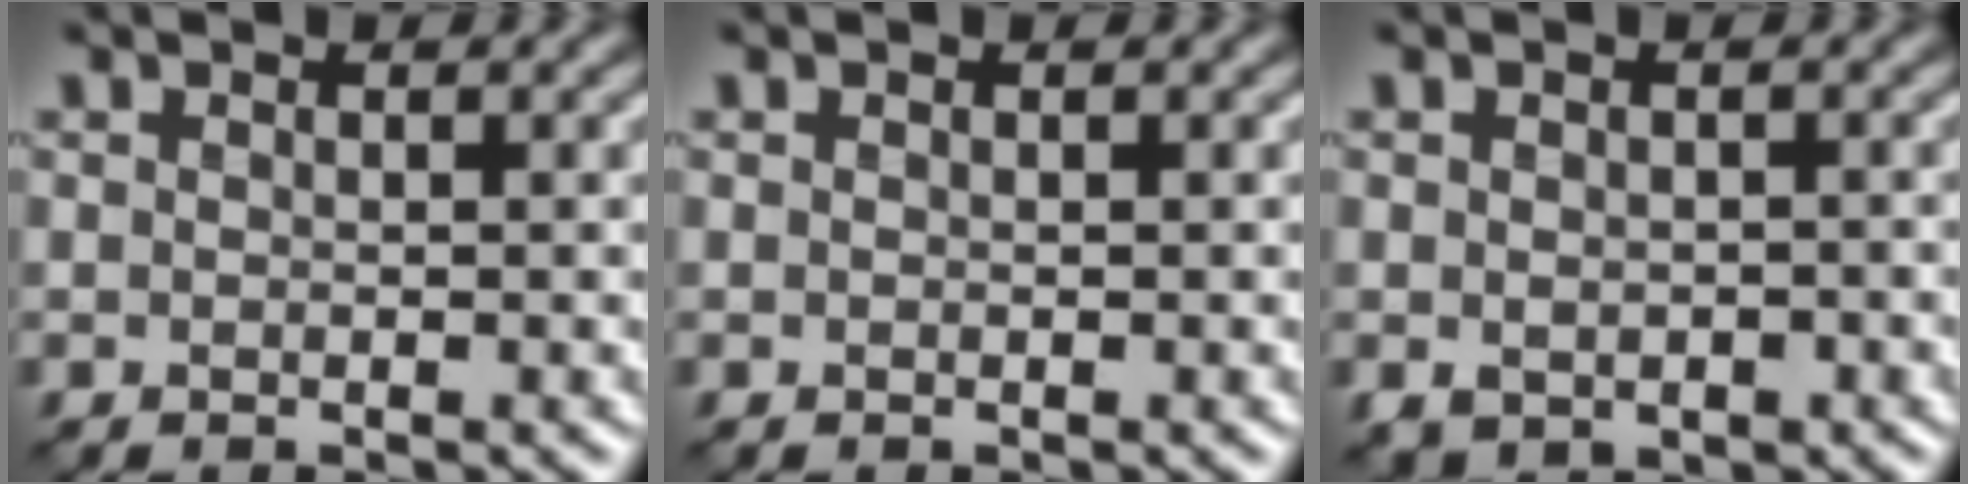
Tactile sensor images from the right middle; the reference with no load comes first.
{"total": 0.0}
{"total": 2.4, "force": [-0.8, 1.9, 1.3], "torque": [-0.019, -0.004, -0.008]}